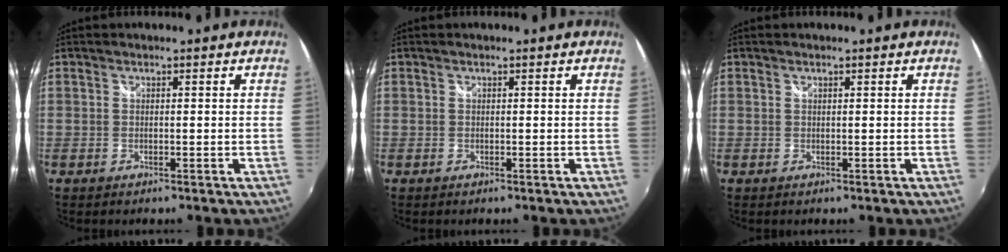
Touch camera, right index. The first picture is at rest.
{"total": 0.0}
{"total": 0.0}